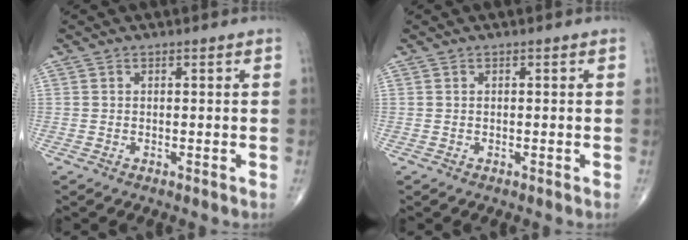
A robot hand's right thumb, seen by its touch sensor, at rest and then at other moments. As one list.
[{"total": 0.0}]